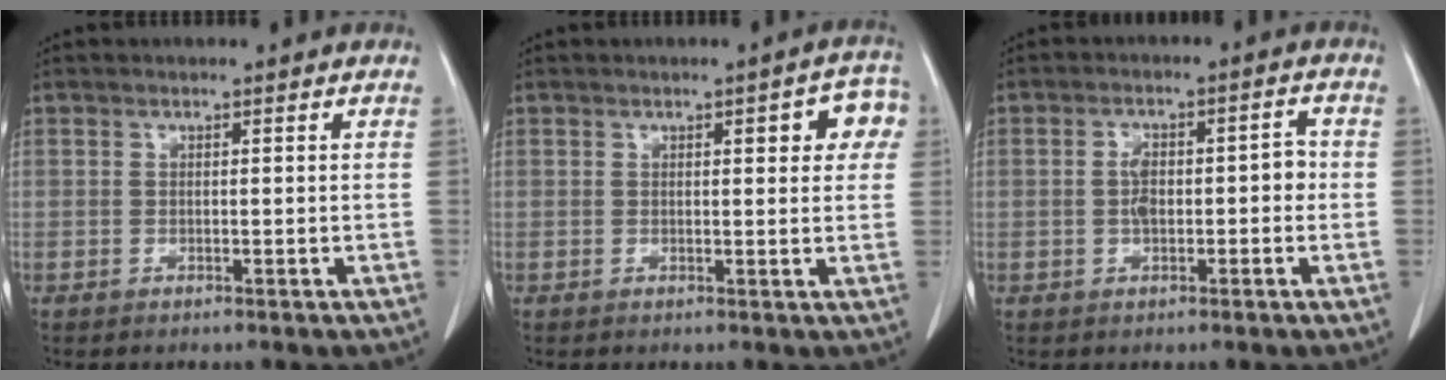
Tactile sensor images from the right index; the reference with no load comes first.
{"total": 5.5, "force": [1.8, 1.8, 4.9], "torque": [-0.044, 0.015, 0.015]}
{"total": 5.2, "force": [-0.5, 2.5, 4.6], "torque": [-0.076, 0.023, -0.008]}